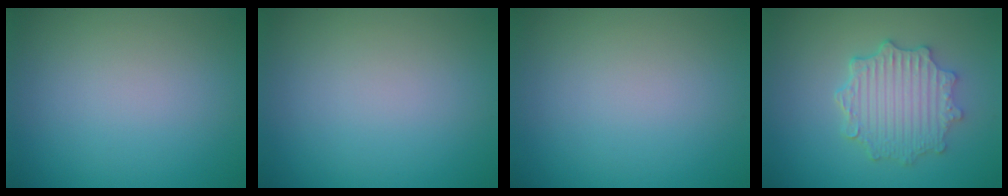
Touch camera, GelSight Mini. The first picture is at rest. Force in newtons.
{"total": 0.0}
{"total": 0.0}
{"total": 4.9, "press": 4.0, "slide": 2.8}